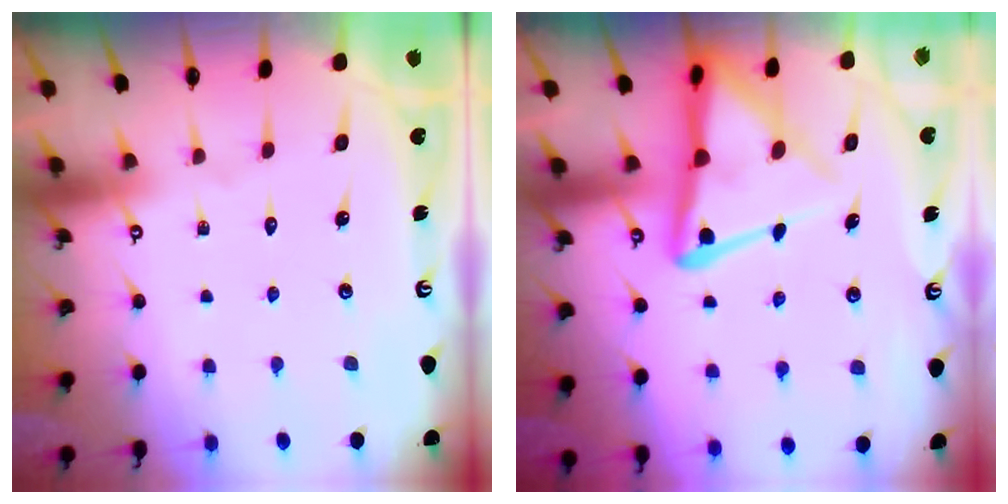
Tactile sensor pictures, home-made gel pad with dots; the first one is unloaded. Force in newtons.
{"total": 11.9, "press": 11.8, "slide": 1.2}